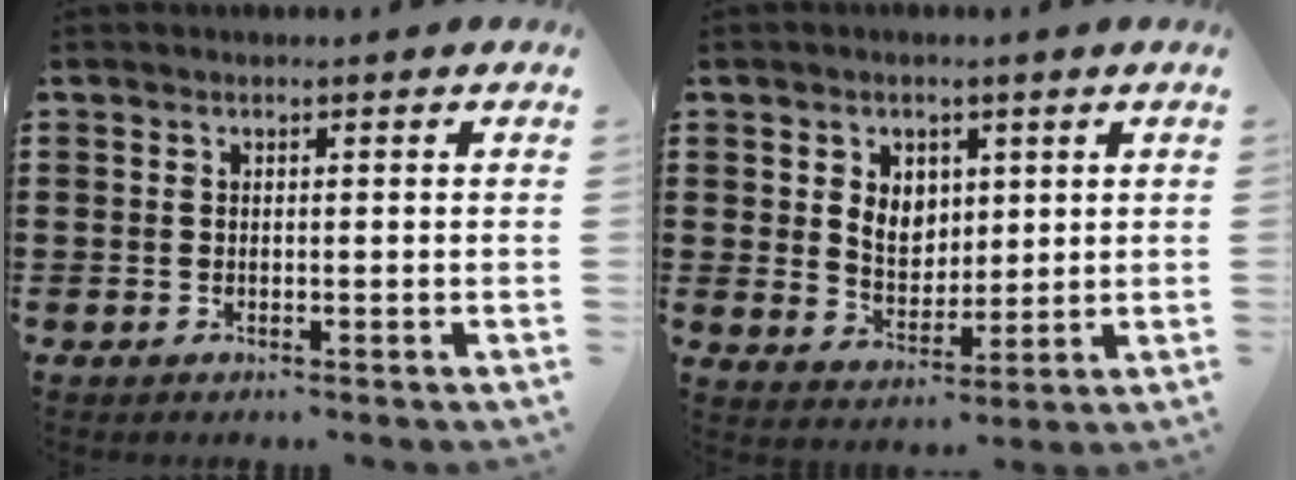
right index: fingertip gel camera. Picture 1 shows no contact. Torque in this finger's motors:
{"motor_torque": [0.58, 0.12, 0.16, 0.09]}